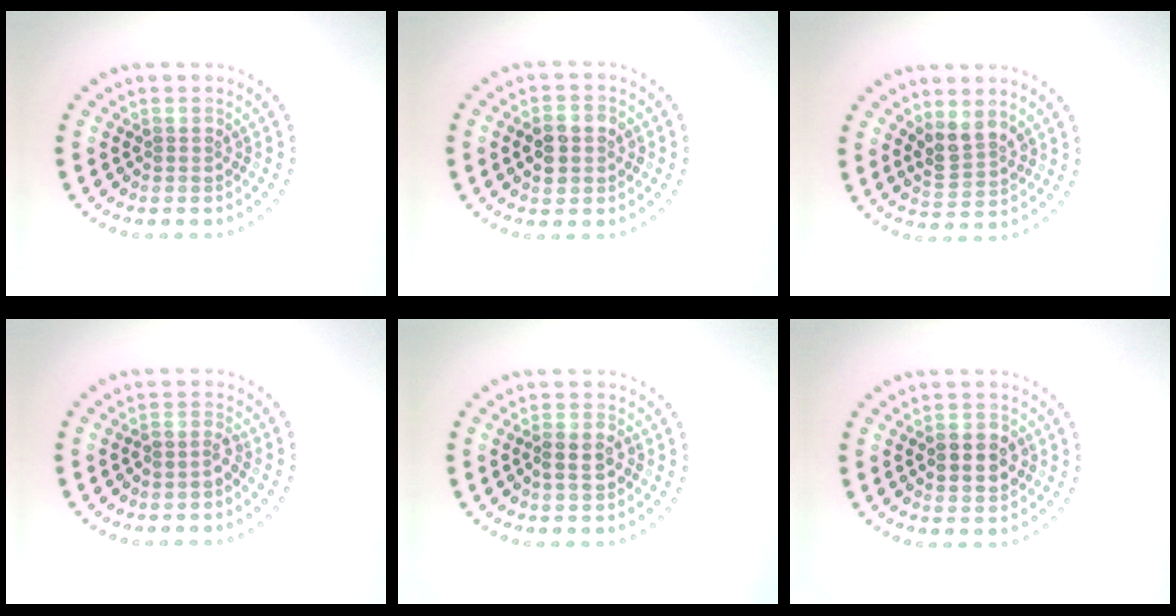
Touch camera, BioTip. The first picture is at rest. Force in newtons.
{"total": 3.8, "press": 3.8, "slide": 0.2}
{"total": 2.7, "press": 2.5, "slide": 1.1}
{"total": 1.6, "press": 1.2, "slide": 1.0}
{"total": 2.2, "press": 2.1, "slide": 0.7}
{"total": 3.7, "press": 3.7, "slide": 0.0}